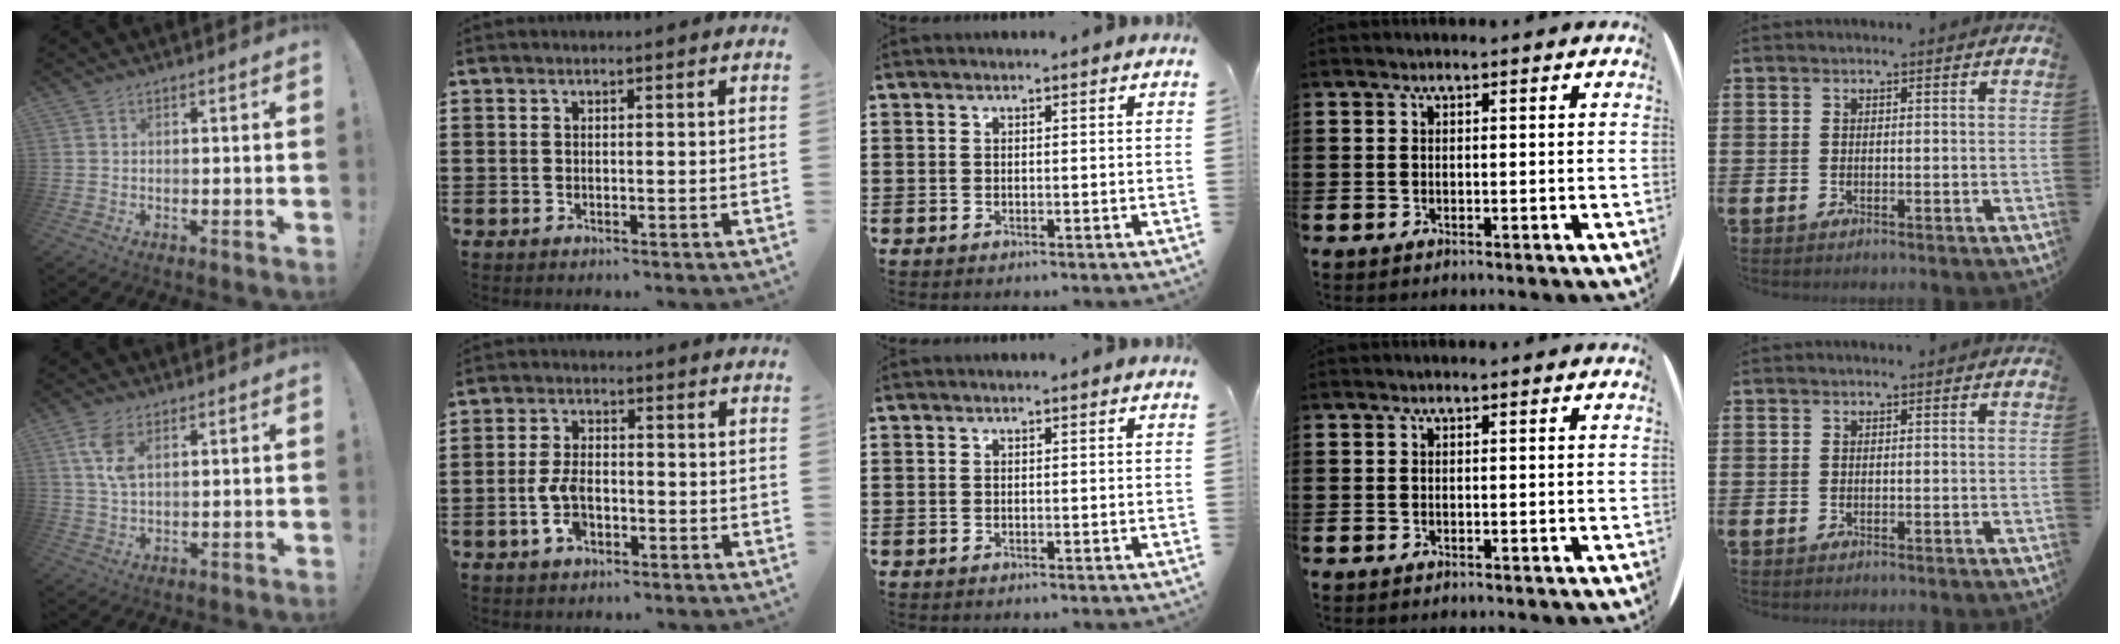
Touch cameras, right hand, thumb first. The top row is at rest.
{"thumb": {"total": 6.9, "force": [2.9, 3.2, 5.3], "torque": [-0.098, -0.008, 0.052]}, "index": {"total": 5.3, "force": [-1.7, 2.8, 4.2], "torque": [-0.102, -0.002, -0.036]}}